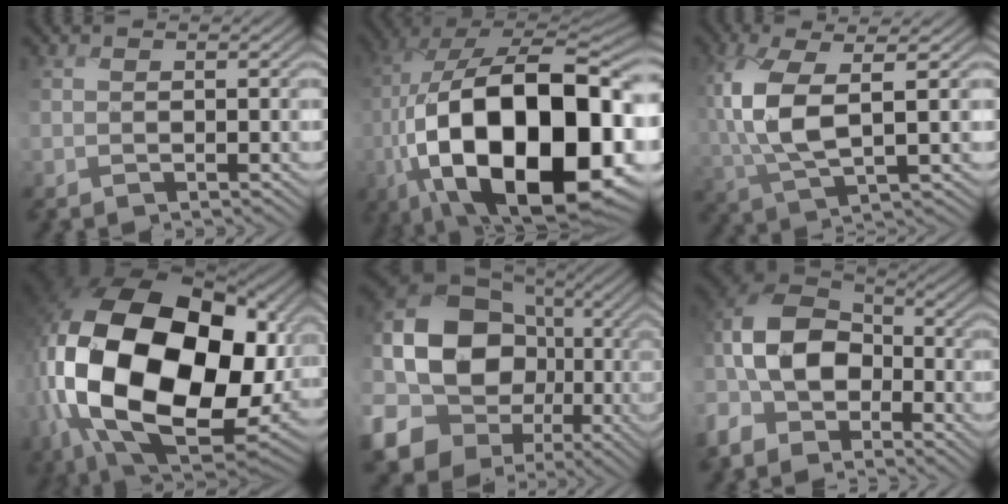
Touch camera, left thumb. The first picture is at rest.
{"total": 22.9, "force": [-5.0, 11.5, 19.1], "torque": [-0.366, -0.039, -0.059]}
{"total": 8.4, "force": [1.2, 3.8, 7.4], "torque": [-0.182, -0.003, 0.023]}
{"total": 22.0, "force": [0.1, 14.7, 16.4], "torque": [-0.394, -0.060, 0.040]}
{"total": 17.7, "force": [-0.2, 14.7, 9.8], "torque": [-0.246, -0.013, -0.001]}
{"total": 11.2, "force": [-4.9, 7.2, 7.0], "torque": [-0.180, -0.013, -0.119]}